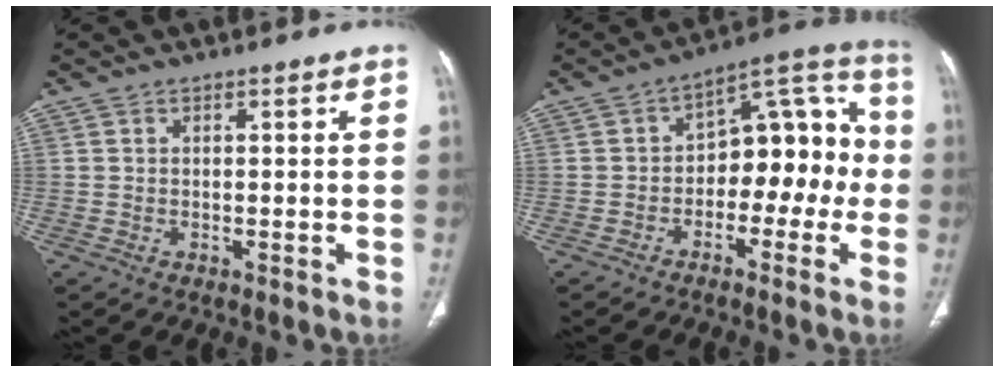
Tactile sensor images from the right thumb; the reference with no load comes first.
{"total": 14.1, "force": [-2.3, 8.6, 10.9], "torque": [-0.095, 0.057, -0.043]}